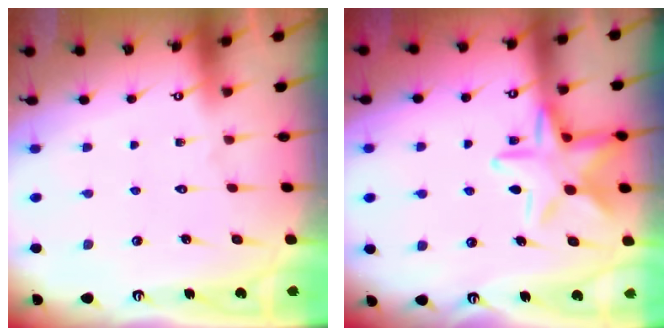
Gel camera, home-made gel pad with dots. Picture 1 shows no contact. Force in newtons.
{"total": 14.0, "press": 13.9, "slide": 1.0}